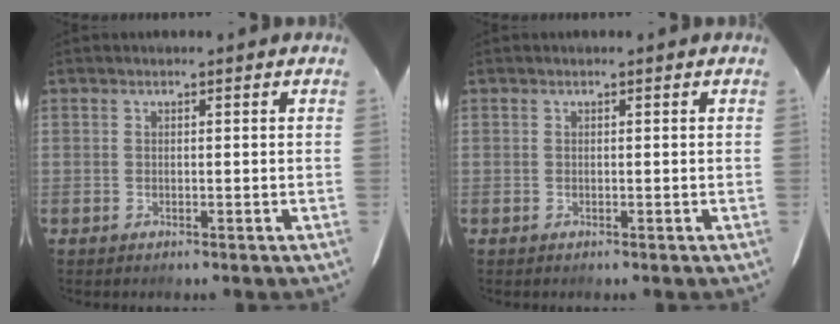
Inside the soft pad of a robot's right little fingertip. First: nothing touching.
{"total": 0.0}